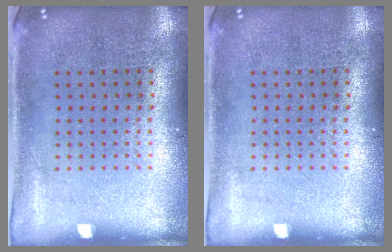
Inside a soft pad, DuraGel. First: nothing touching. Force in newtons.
{"total": 0.0}